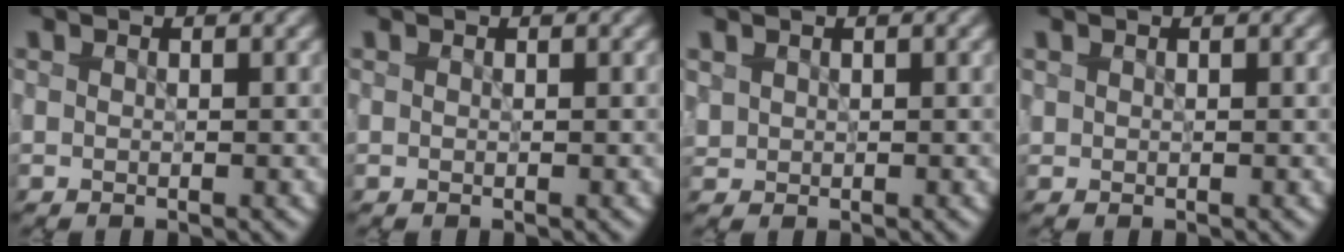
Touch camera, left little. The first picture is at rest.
{"total": 0.0}
{"total": 0.7, "force": [0.4, 0.5, 0.0], "torque": [0.002, -0.001, 0.010]}
{"total": 0.0}